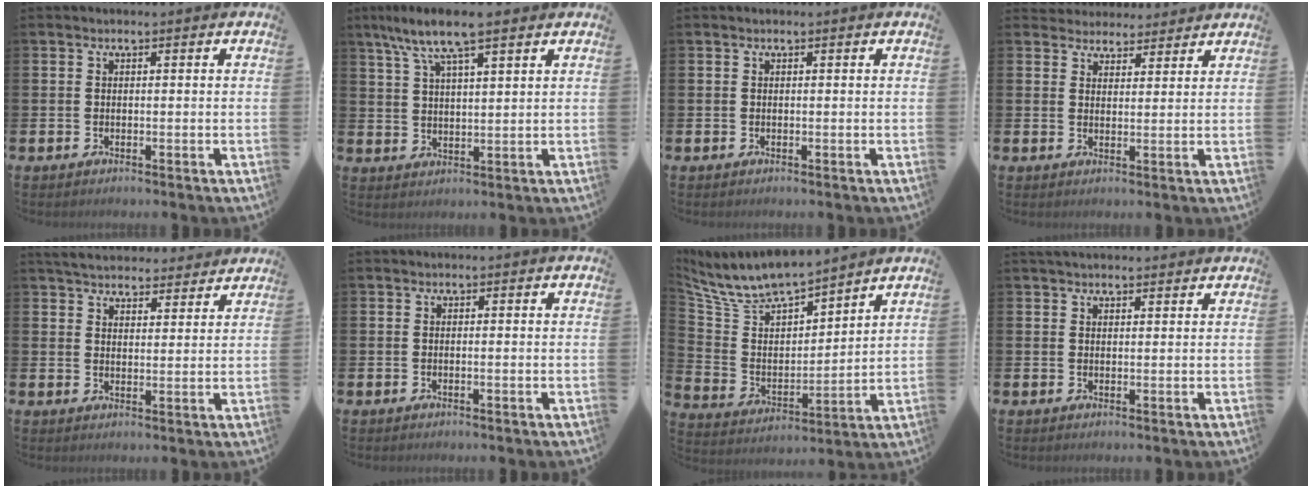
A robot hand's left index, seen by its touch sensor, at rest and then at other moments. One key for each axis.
{"total": 8.6, "fx": 6.8, "fy": 1.6, "fz": 5.0, "tx": -0.110, "ty": -0.012, "tz": 0.122}
{"total": 0.0}
{"total": 3.6, "fx": 3.4, "fy": 1.2, "fz": -0.4, "tx": -0.003, "ty": -0.017, "tz": 0.060}
{"total": 5.1, "fx": 4.9, "fy": 1.1, "fz": 0.6, "tx": -0.025, "ty": -0.024, "tz": 0.088}
{"total": 0.0}
{"total": 8.7, "fx": 8.3, "fy": 1.5, "fz": 2.1, "tx": -0.090, "ty": -0.061, "tz": 0.146}
{"total": 2.2, "fx": 2.1, "fy": 0.6, "fz": 0.5, "tx": -0.002, "ty": -0.004, "tz": 0.036}